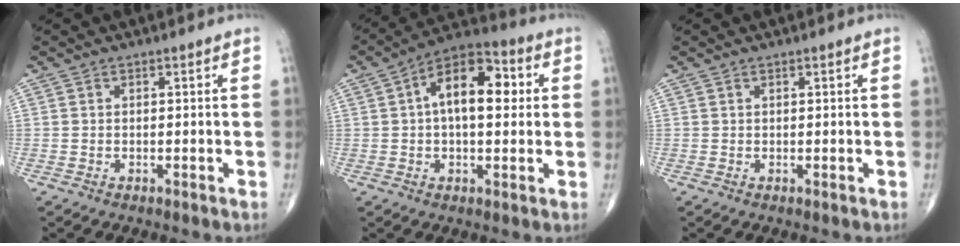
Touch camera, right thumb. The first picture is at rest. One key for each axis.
{"total": 13.2, "fx": 2.1, "fy": 6.9, "fz": 11.0, "tx": -0.157, "ty": 0.027, "tz": 0.023}
{"total": 0.0}